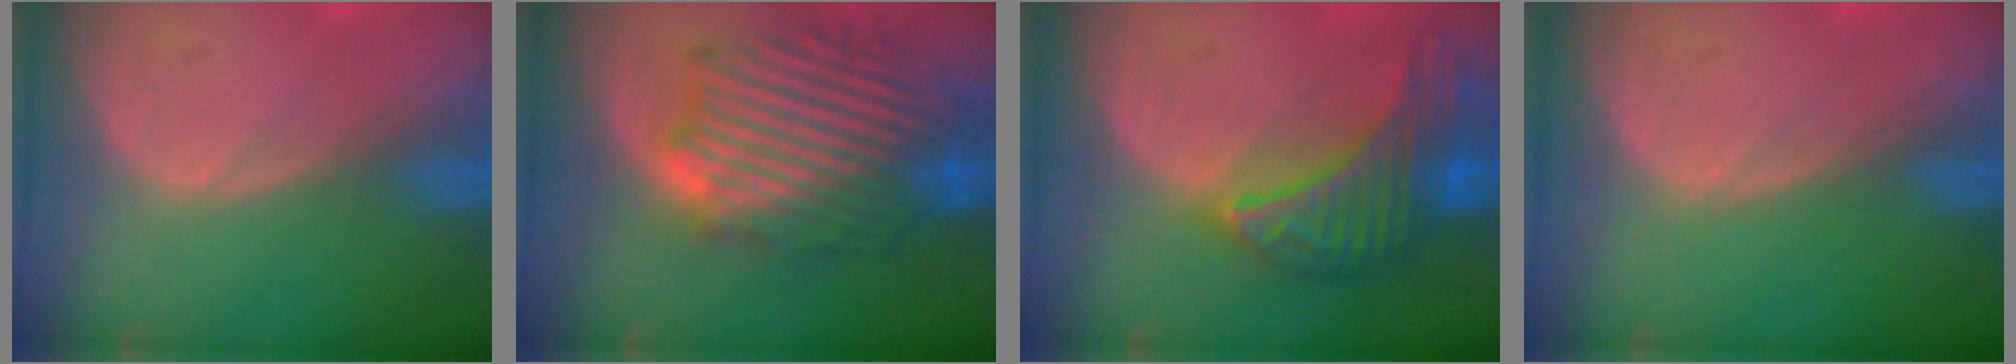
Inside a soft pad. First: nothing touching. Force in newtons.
{"total": 12.8, "press": 12.7, "slide": 1.0}
{"total": 9.5, "press": 9.5, "slide": 0.5}
{"total": 0.0}